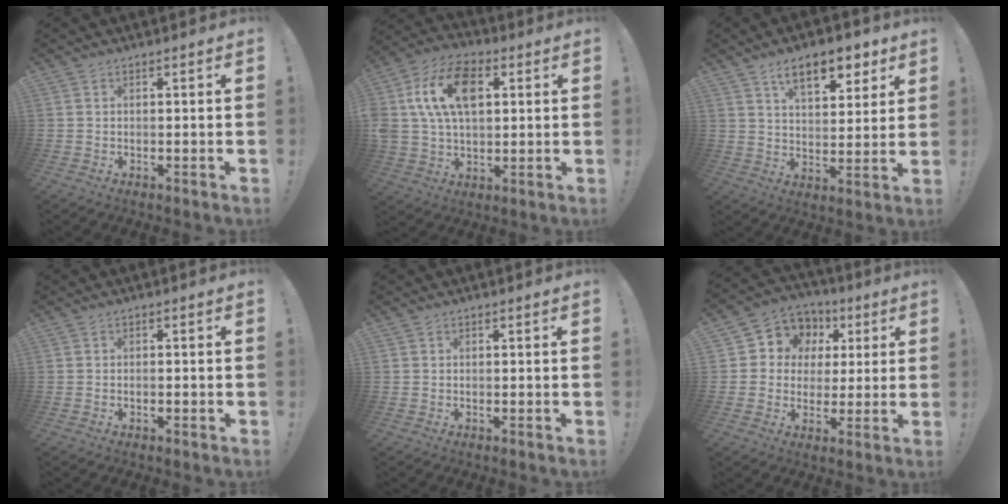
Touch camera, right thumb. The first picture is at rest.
{"total": 17.0, "force": [5.1, 11.1, 11.8], "torque": [-0.216, 0.002, 0.097]}
{"total": 12.0, "force": [7.1, 5.3, 8.2], "torque": [-0.112, -0.031, 0.120]}
{"total": 0.8, "force": [-0.6, 0.3, 0.4], "torque": [-0.006, 0.003, -0.011]}
{"total": 0.0}
{"total": 8.8, "force": [1.9, 8.2, 2.5], "torque": [-0.033, -0.012, 0.042]}